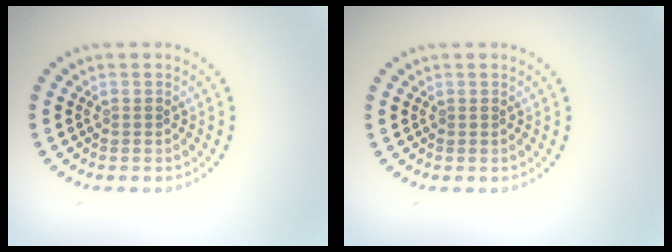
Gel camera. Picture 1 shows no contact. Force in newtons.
{"total": 0.0}